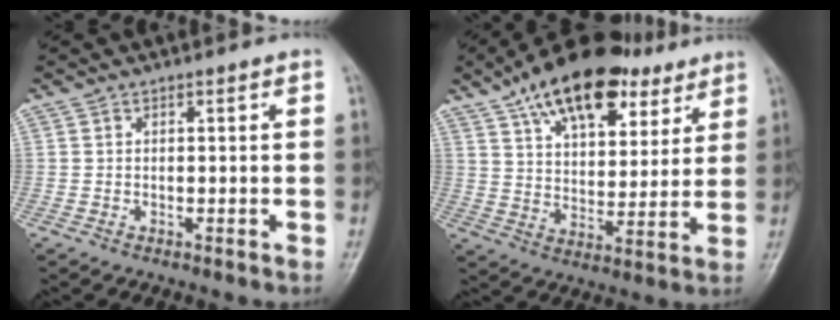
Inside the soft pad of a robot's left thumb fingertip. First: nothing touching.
{"total": 20.6, "force": [12.4, 10.5, 12.7], "torque": [-0.174, -0.024, 0.203]}